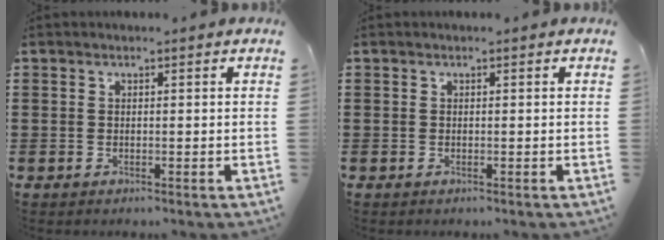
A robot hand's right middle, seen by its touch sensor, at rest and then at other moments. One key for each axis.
{"total": 0.0}